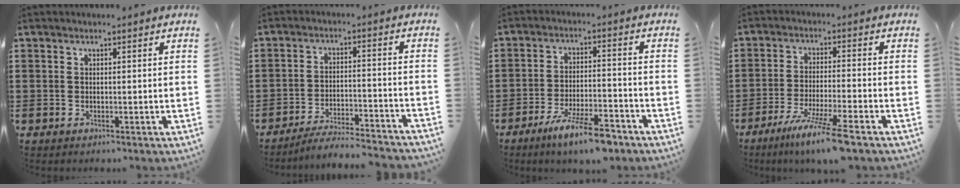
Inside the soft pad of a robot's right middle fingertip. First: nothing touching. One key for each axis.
{"total": 5.0, "fx": -4.7, "fy": 0.0, "fz": 1.6, "tx": -0.035, "ty": -0.006, "tz": -0.094}
{"total": 8.1, "fx": -6.1, "fy": 1.1, "fz": 5.2, "tx": -0.097, "ty": -0.002, "tz": -0.112}
{"total": 8.1, "fx": -6.0, "fy": -0.3, "fz": 5.5, "tx": -0.104, "ty": -0.018, "tz": -0.111}